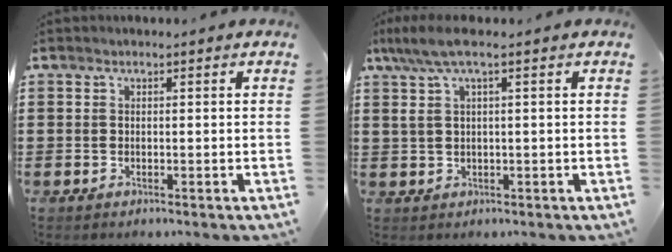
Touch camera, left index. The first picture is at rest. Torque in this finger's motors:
{"motor_torque": [1.08, -1.06, 0.41, 0.17]}